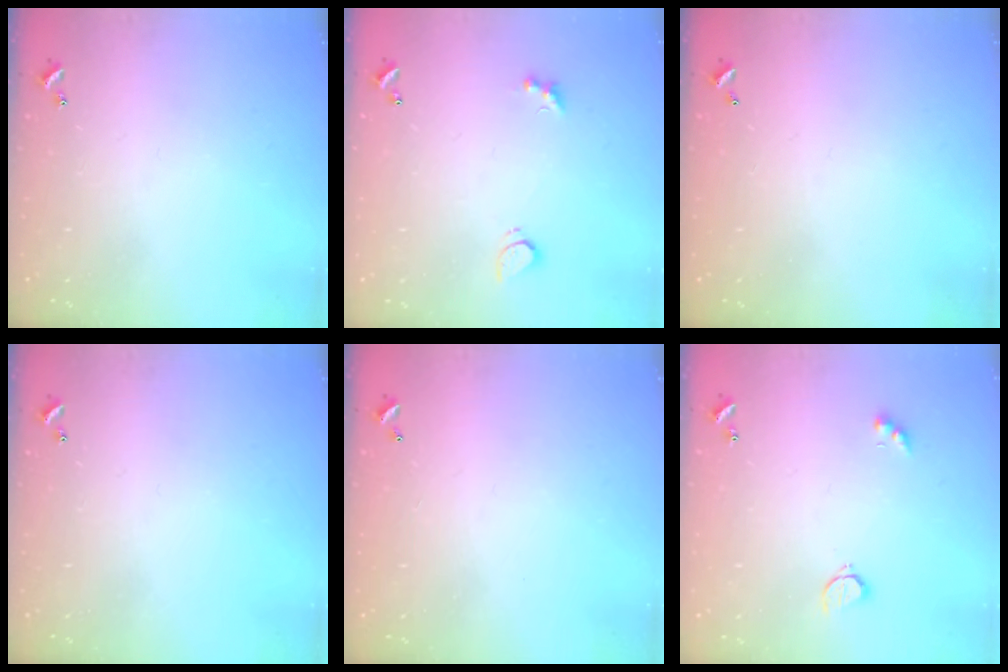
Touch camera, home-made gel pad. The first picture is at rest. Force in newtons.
{"total": 3.0, "press": 2.7, "slide": 1.1}
{"total": 2.8, "press": 2.8, "slide": 0.1}
{"total": 0.0}
{"total": 2.8, "press": 2.8, "slide": 0.1}
{"total": 2.6, "press": 2.5, "slide": 0.5}